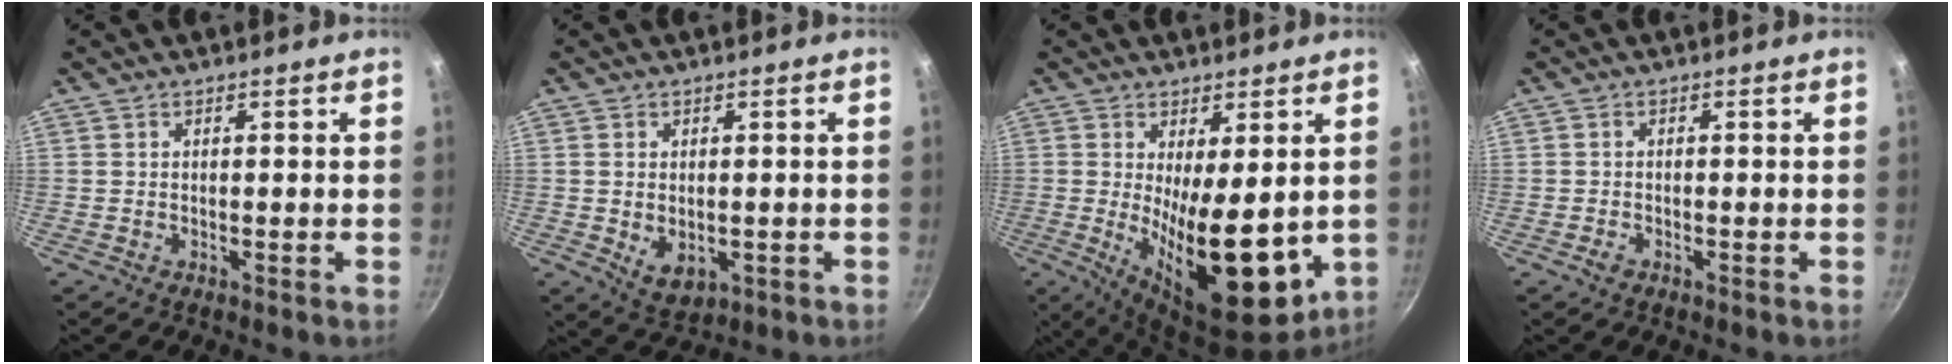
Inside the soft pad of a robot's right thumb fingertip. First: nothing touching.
{"total": 5.5, "force": [-0.6, 3.7, 3.9], "torque": [-0.058, -0.012, 0.000]}
{"total": 16.5, "force": [-0.7, 6.6, 15.1], "torque": [-0.210, -0.033, 0.008]}
{"total": 1.4, "force": [-0.8, 0.9, 0.6], "torque": [-0.009, 0.004, -0.014]}